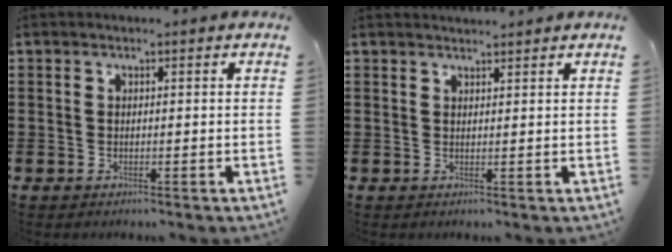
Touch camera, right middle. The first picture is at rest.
{"total": 1.4, "force": [1.4, 0.1, 0.1], "torque": [-0.004, 0.001, 0.026]}